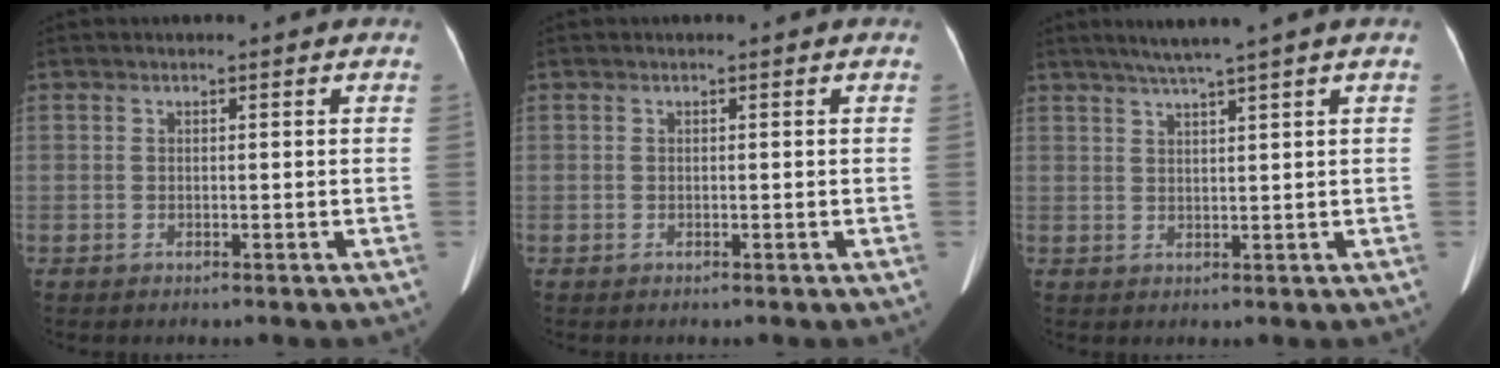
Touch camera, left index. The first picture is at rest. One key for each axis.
{"total": 0.0}
{"total": 4.8, "fx": 3.5, "fy": -1.2, "fz": 3.1, "tx": -0.055, "ty": 0.008, "tz": 0.063}